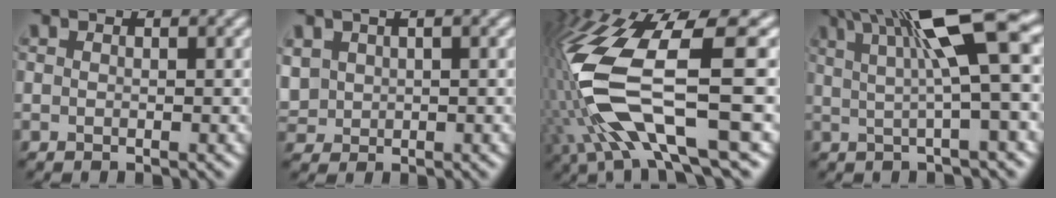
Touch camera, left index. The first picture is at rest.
{"total": 1.8, "force": [0.9, 1.2, 0.9], "torque": [-0.036, 0.012, 0.037]}
{"total": 11.4, "force": [-2.8, 2.7, 10.7], "torque": [-0.230, 0.005, -0.043]}
{"total": 8.7, "force": [3.1, 1.4, 8.0], "torque": [-0.127, 0.020, 0.060]}